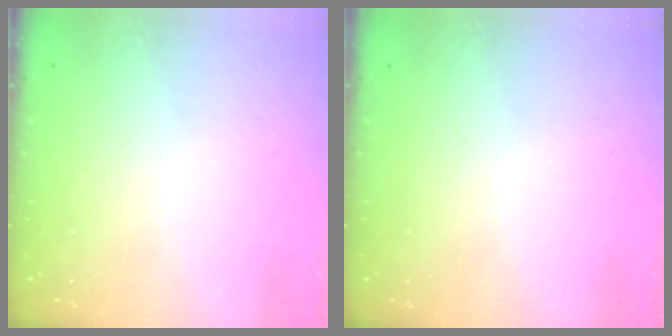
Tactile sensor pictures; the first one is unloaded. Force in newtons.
{"total": 0.0}